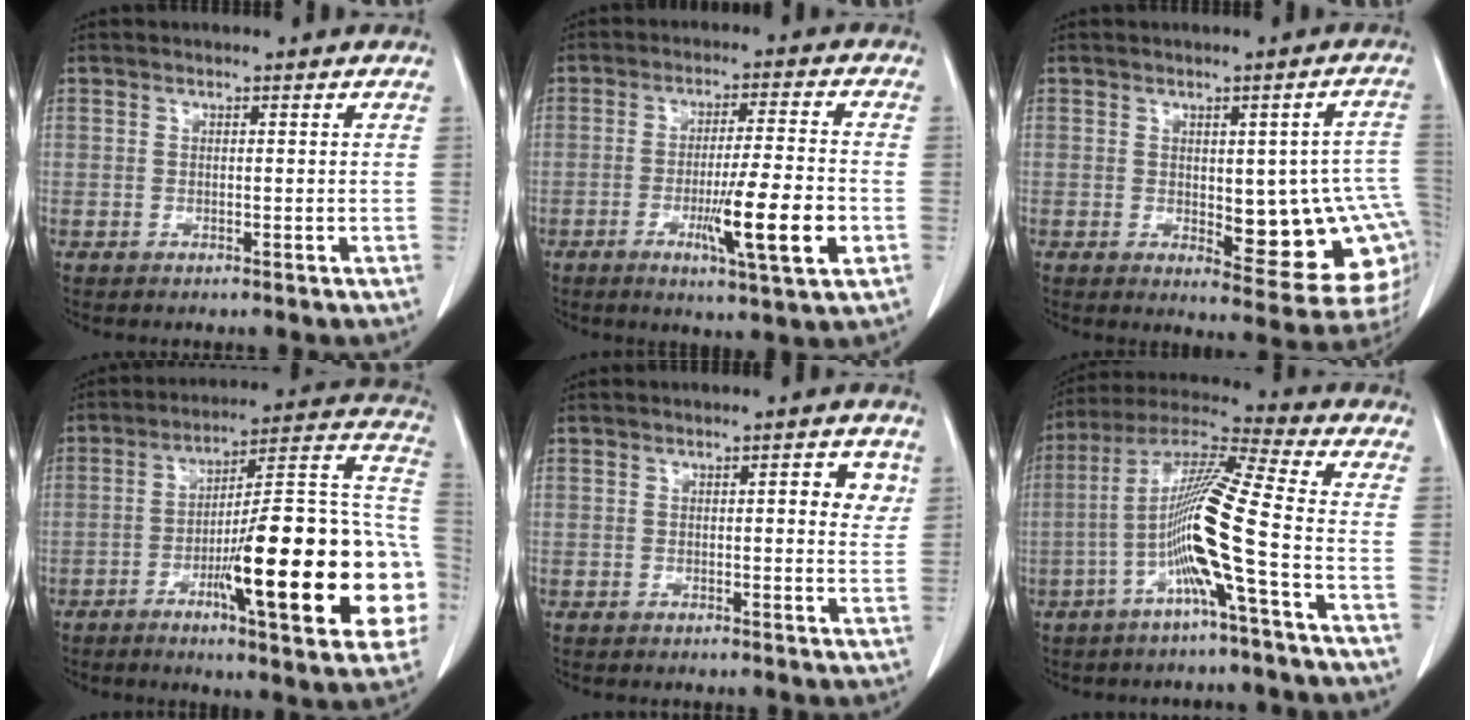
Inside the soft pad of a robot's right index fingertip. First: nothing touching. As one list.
[{"total": 11.1, "force": [-3.5, 0.1, 10.5], "torque": [-0.168, -0.019, -0.058]}, {"total": 14.9, "force": [-1.0, 5.0, 14.0], "torque": [-0.125, 0.010, 0.003]}, {"total": 25.8, "force": [-6.5, 3.8, 24.7], "torque": [-0.273, 0.016, -0.091]}, {"total": 3.4, "force": [1.1, 1.0, 3.1], "torque": [-0.032, 0.000, 0.008]}, {"total": 12.7, "force": [-3.8, -1.5, 12.0], "torque": [-0.234, 0.007, -0.081]}]